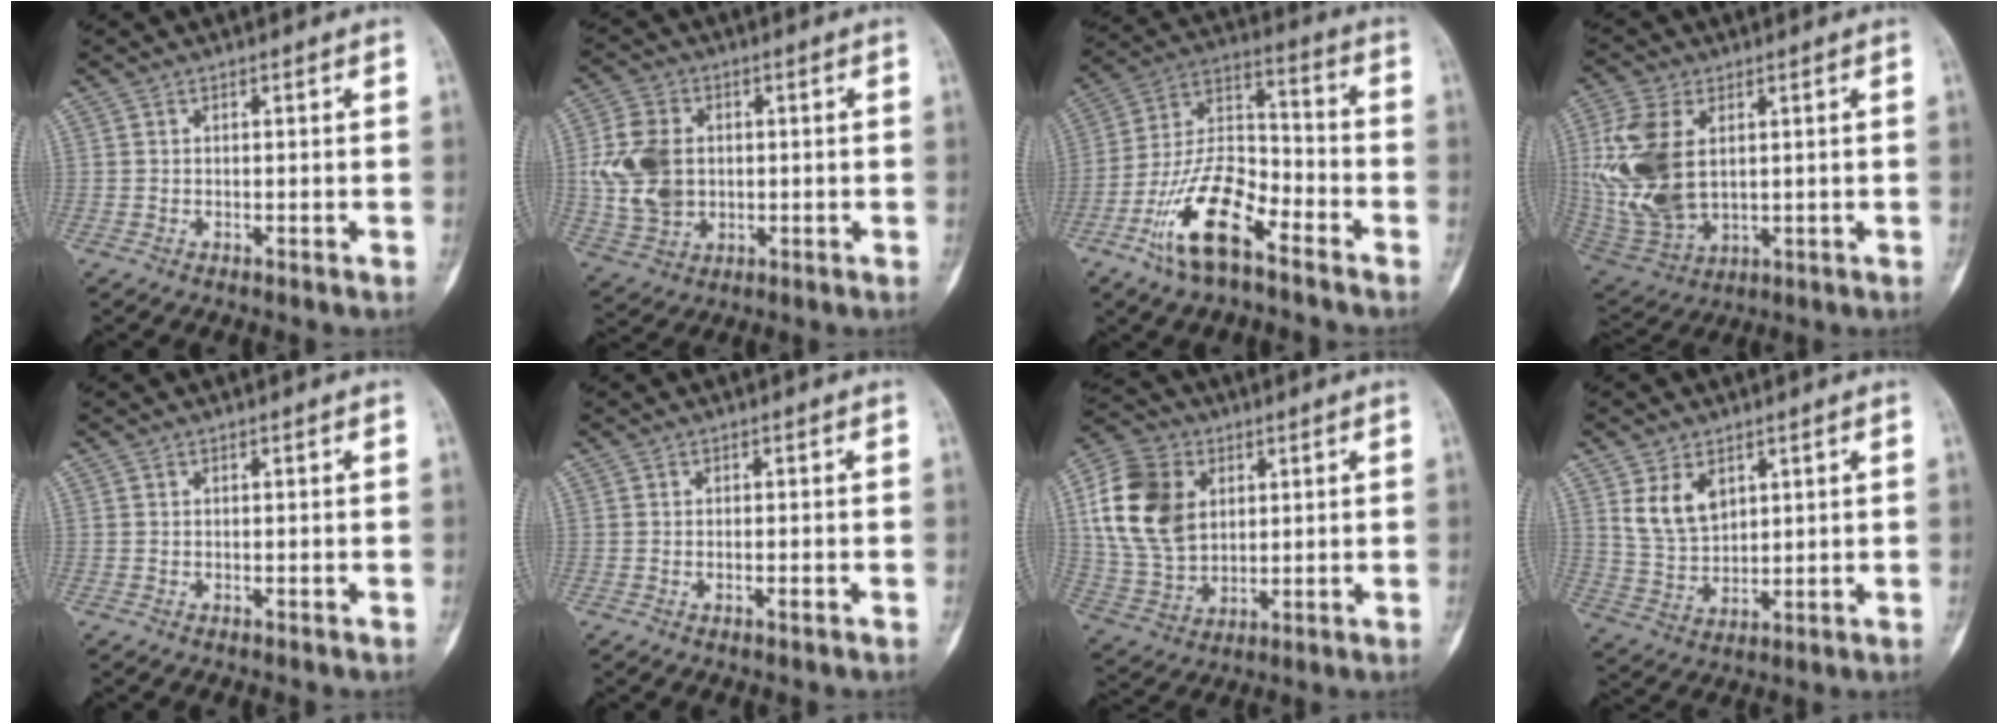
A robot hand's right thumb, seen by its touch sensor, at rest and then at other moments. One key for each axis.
{"total": 11.6, "fx": 0.7, "fy": 8.6, "fz": 7.7, "tx": -0.145, "ty": 0.002, "tz": 0.021}
{"total": 15.8, "fx": -8.9, "fy": 6.5, "fz": 11.4, "tx": -0.204, "ty": 0.064, "tz": -0.173}
{"total": 16.1, "fx": 2.6, "fy": 9.9, "fz": 12.4, "tx": -0.264, "ty": -0.014, "tz": 0.064}
{"total": 0.0}
{"total": 0.9, "fx": -0.4, "fy": 0.2, "fz": 0.8, "tx": -0.013, "ty": 0.004, "tz": -0.005}
{"total": 16.6, "fx": 4.1, "fy": 12.1, "fz": 10.5, "tx": -0.191, "ty": -0.004, "tz": 0.080}
{"total": 7.8, "fx": 3.5, "fy": 5.0, "fz": 4.8, "tx": -0.070, "ty": -0.019, "tz": 0.078}